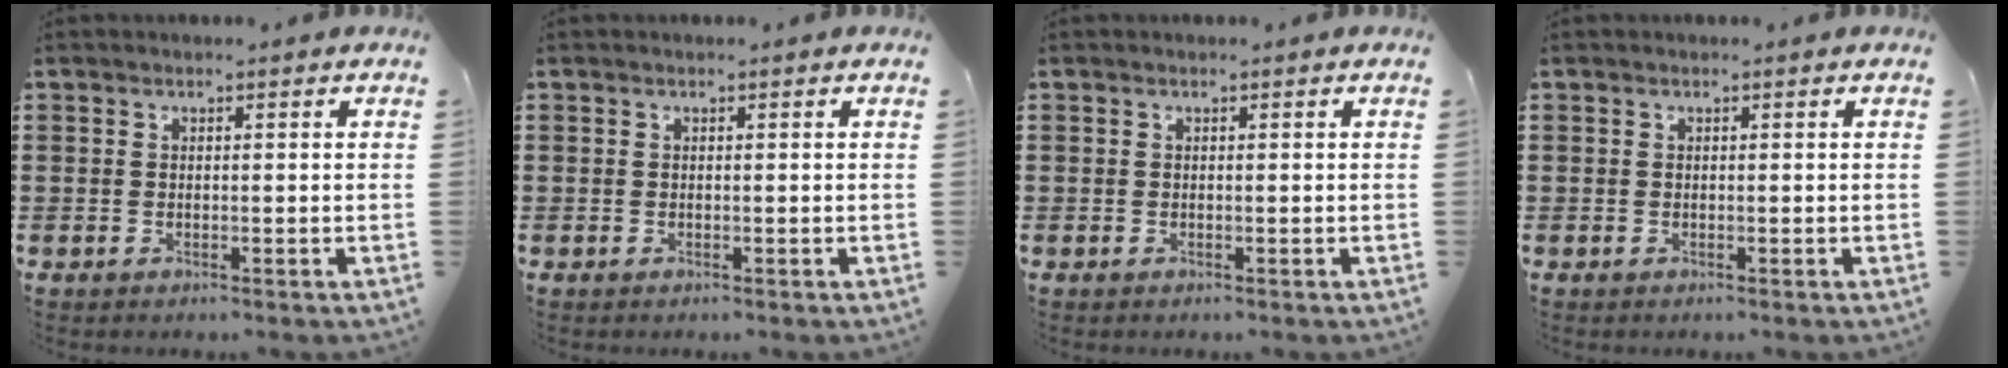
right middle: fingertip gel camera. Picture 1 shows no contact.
{"total": 0.0}
{"total": 0.0}
{"total": 0.0}